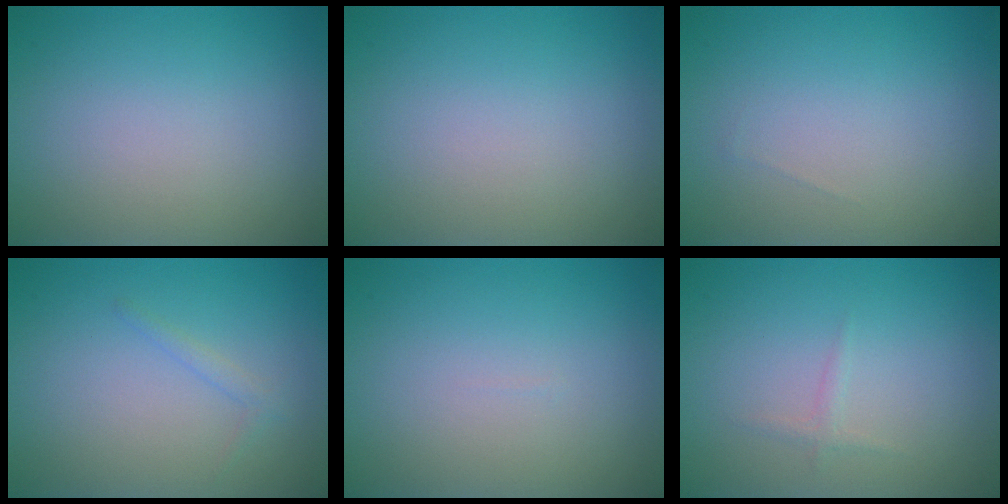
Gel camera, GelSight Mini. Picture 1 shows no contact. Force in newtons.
{"total": 0.0}
{"total": 0.0}
{"total": 0.8, "press": 0.8, "slide": 0.1}
{"total": 0.0}
{"total": 0.7, "press": 0.7, "slide": 0.0}